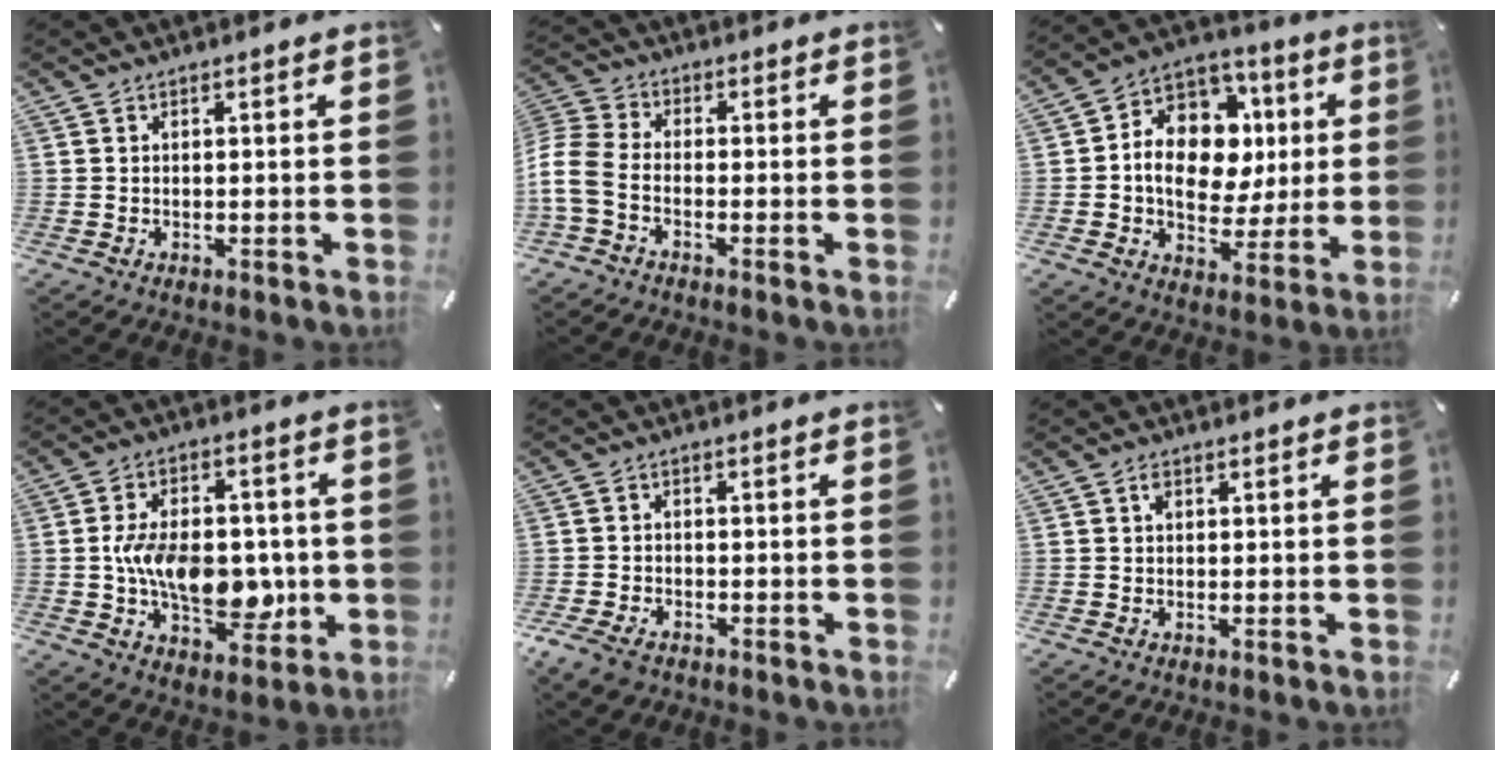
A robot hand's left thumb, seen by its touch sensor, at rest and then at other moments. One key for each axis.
{"total": 7.8, "fx": -3.5, "fy": 4.8, "fz": 5.1, "tx": -0.122, "ty": 0.005, "tz": -0.066}
{"total": 14.0, "fx": 0.5, "fy": 11.4, "fz": 8.1, "tx": -0.131, "ty": 0.002, "tz": 0.017}
{"total": 15.3, "fx": -1.4, "fy": 9.7, "fz": 11.8, "tx": -0.190, "ty": 0.006, "tz": -0.021}
{"total": 3.9, "fx": -2.6, "fy": 2.3, "fz": 1.7, "tx": -0.053, "ty": 0.007, "tz": -0.056}
{"total": 1.1, "fx": 0.3, "fy": 0.7, "fz": 0.7, "tx": -0.017, "ty": 0.005, "tz": 0.005}